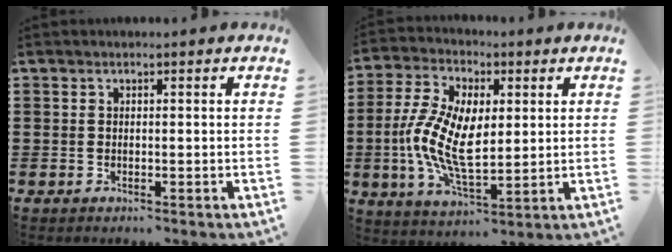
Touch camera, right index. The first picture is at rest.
{"total": 11.2, "force": [-0.2, 5.7, 9.6], "torque": [-0.209, 0.000, -0.003]}